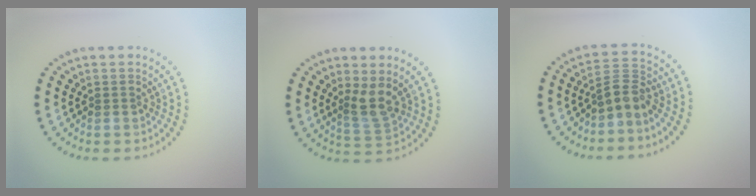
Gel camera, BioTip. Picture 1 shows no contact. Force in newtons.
{"total": 2.5, "press": 1.9, "slide": 1.6}
{"total": 2.7, "press": 2.0, "slide": 1.8}